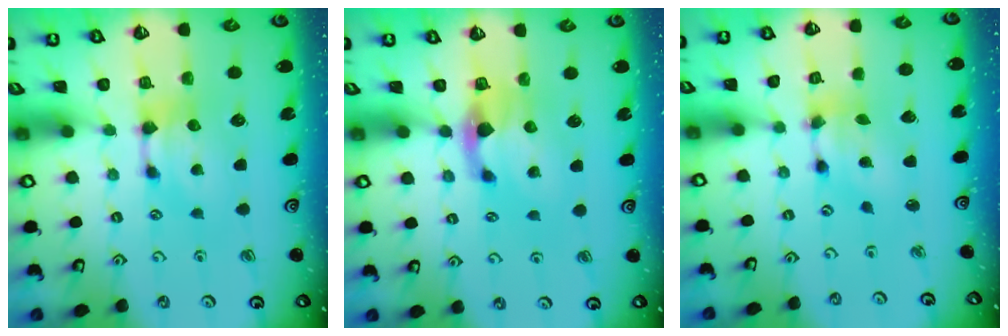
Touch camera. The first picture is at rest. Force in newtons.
{"total": 1.9, "press": 1.3, "slide": 1.4}
{"total": 5.8, "press": 5.4, "slide": 2.1}